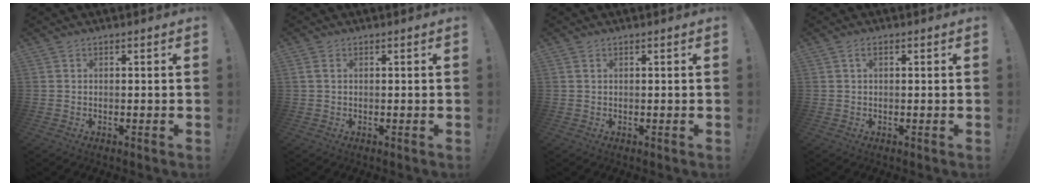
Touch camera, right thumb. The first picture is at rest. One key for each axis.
{"total": 1.5, "fx": 0.6, "fy": 0.9, "fz": 1.0, "tx": -0.027, "ty": 0.007, "tz": 0.013}
{"total": 0.7, "fx": 0.4, "fy": 0.4, "fz": 0.5, "tx": -0.015, "ty": 0.003, "tz": 0.009}
{"total": 1.3, "fx": 0.1, "fy": 0.6, "fz": 1.2, "tx": -0.016, "ty": 0.001, "tz": 0.000}